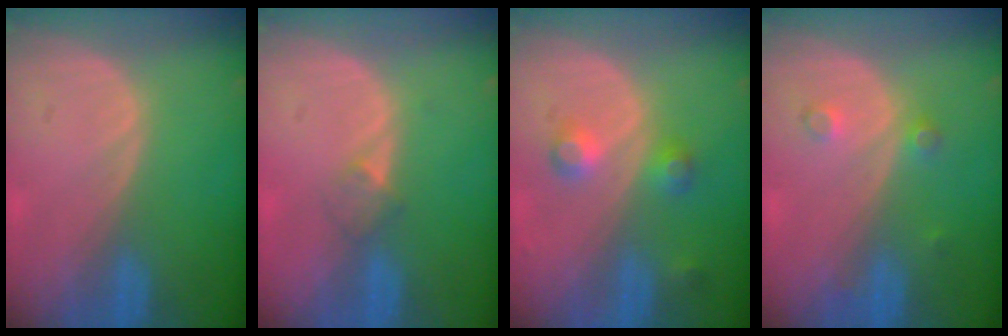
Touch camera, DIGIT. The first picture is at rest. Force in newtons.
{"total": 2.1, "press": 1.8, "slide": 1.0}
{"total": 3.8, "press": 3.8, "slide": 0.1}
{"total": 2.5, "press": 2.1, "slide": 1.3}